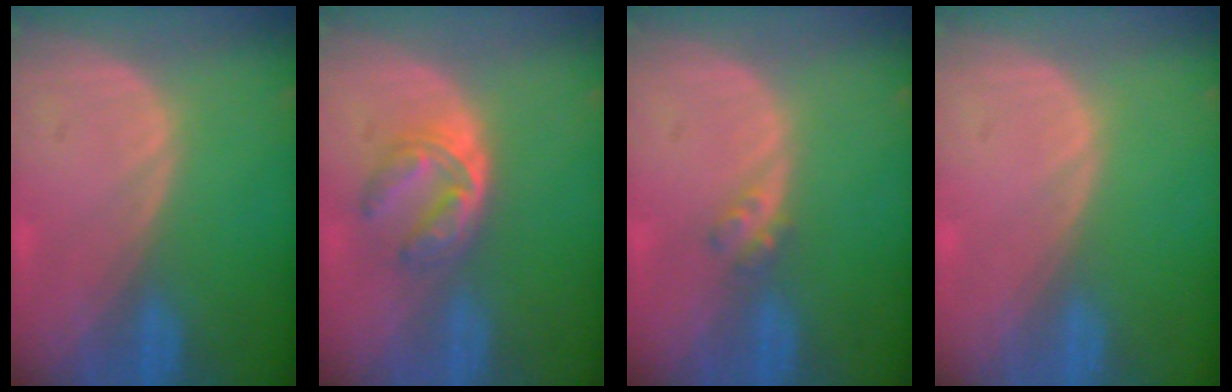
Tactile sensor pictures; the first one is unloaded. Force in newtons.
{"total": 6.1, "press": 5.2, "slide": 3.2}
{"total": 2.1, "press": 1.8, "slide": 1.0}
{"total": 0.0}